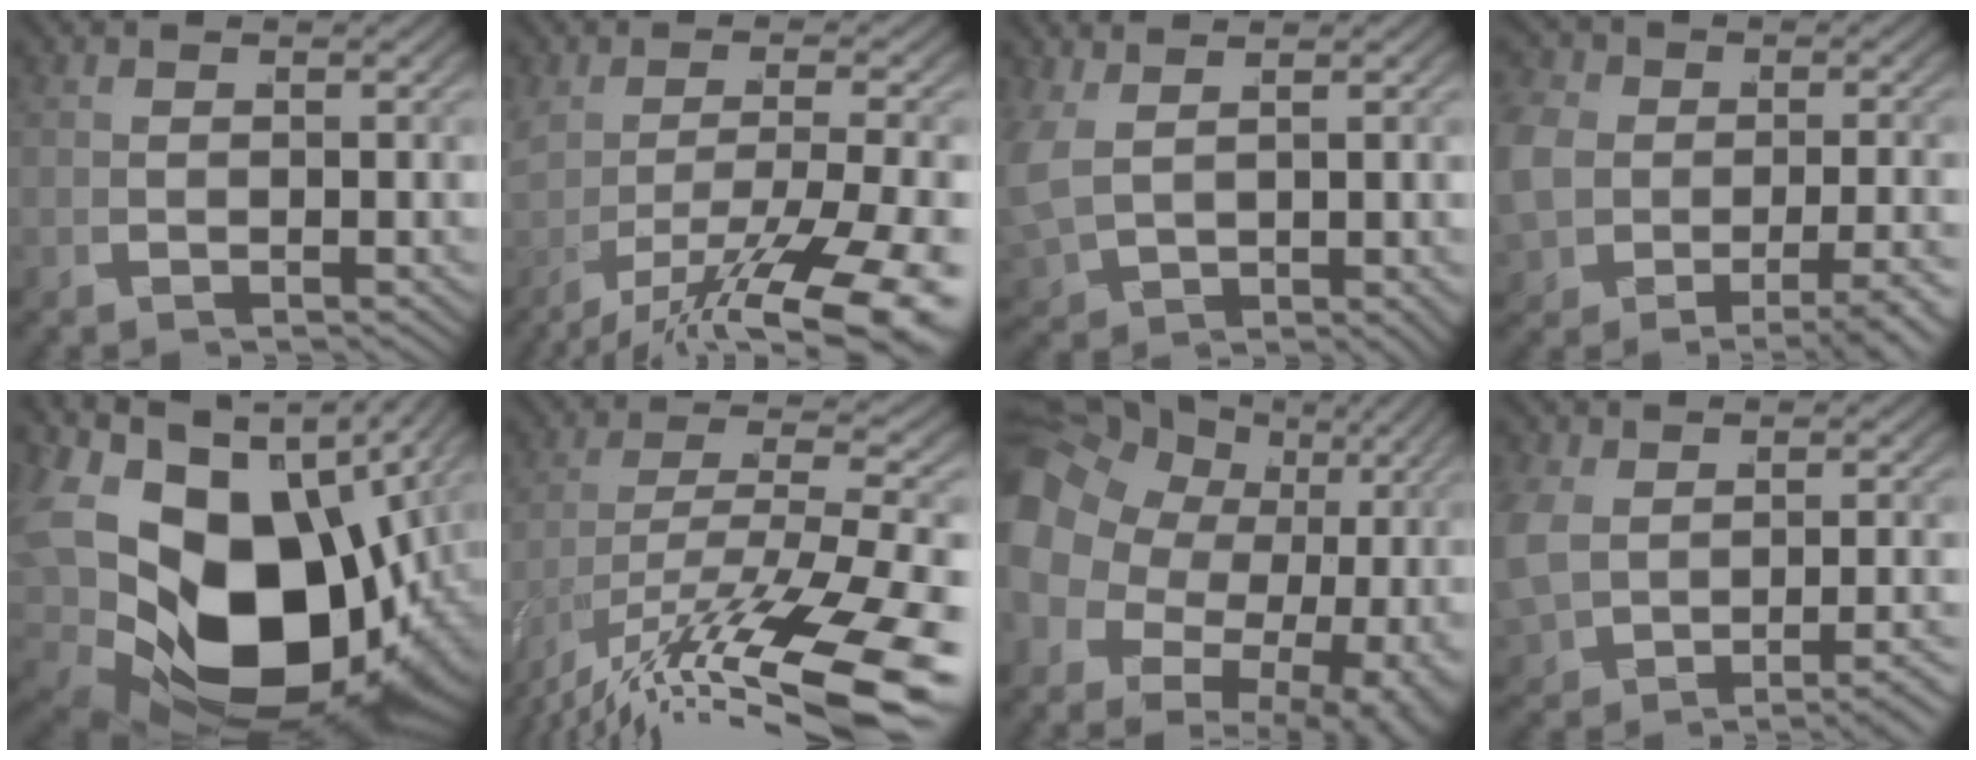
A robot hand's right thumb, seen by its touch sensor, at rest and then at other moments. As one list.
[{"total": 8.1, "force": [-2.8, 3.2, 6.9], "torque": [-0.113, -0.017, -0.026]}, {"total": 4.3, "force": [1.4, 3.0, 2.8], "torque": [-0.081, -0.022, 0.046]}, {"total": 5.9, "force": [-2.4, 4.4, 3.2], "torque": [-0.077, -0.016, -0.033]}, {"total": 23.4, "force": [-0.1, 14.7, 18.2], "torque": [-0.320, -0.046, 0.020]}, {"total": 10.3, "force": [-3.3, 5.1, 8.3], "torque": [-0.167, -0.033, -0.032]}, {"total": 13.3, "force": [2.3, 10.1, 8.4], "torque": [-0.177, -0.024, 0.043]}, {"total": 3.4, "force": [-1.1, 2.5, 2.0], "torque": [-0.059, -0.008, -0.009]}]